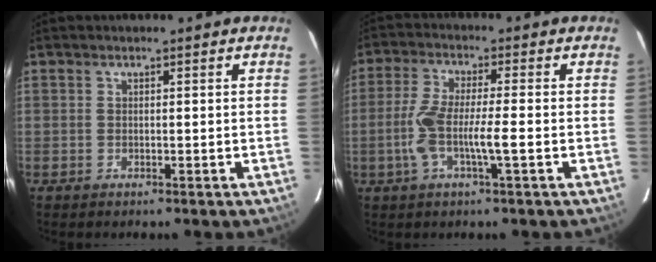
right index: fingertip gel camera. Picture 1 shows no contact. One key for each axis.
{"total": 7.4, "fx": -1.8, "fy": 0.5, "fz": 7.2, "tx": -0.147, "ty": 0.003, "tz": -0.037}